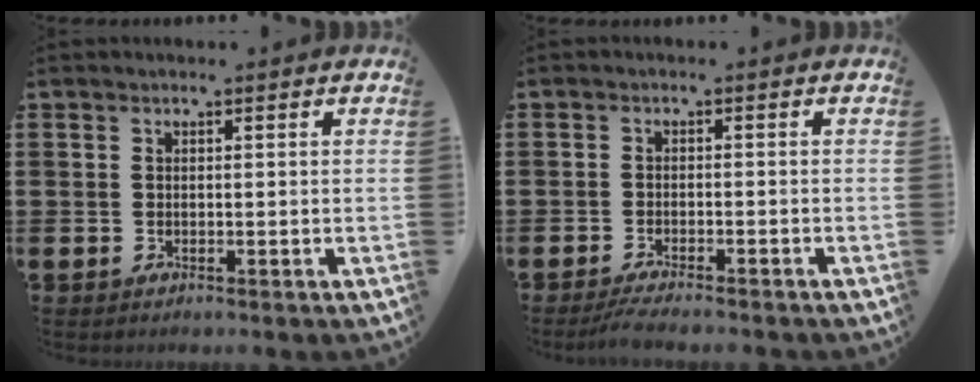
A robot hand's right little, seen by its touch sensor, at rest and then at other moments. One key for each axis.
{"total": 1.9, "fx": -1.7, "fy": -0.1, "fz": 0.9, "tx": -0.014, "ty": 0.003, "tz": -0.032}